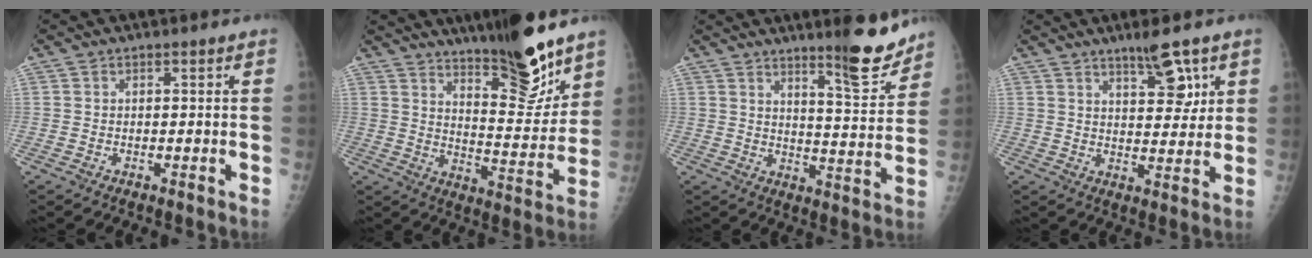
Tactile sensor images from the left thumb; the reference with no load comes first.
{"total": 16.1, "force": [12.0, 3.9, 9.9], "torque": [-0.108, -0.089, 0.191]}
{"total": 10.8, "force": [8.4, 1.5, 6.7], "torque": [-0.075, -0.067, 0.125]}
{"total": 8.0, "force": [4.8, 2.4, 5.9], "torque": [-0.071, -0.030, 0.073]}